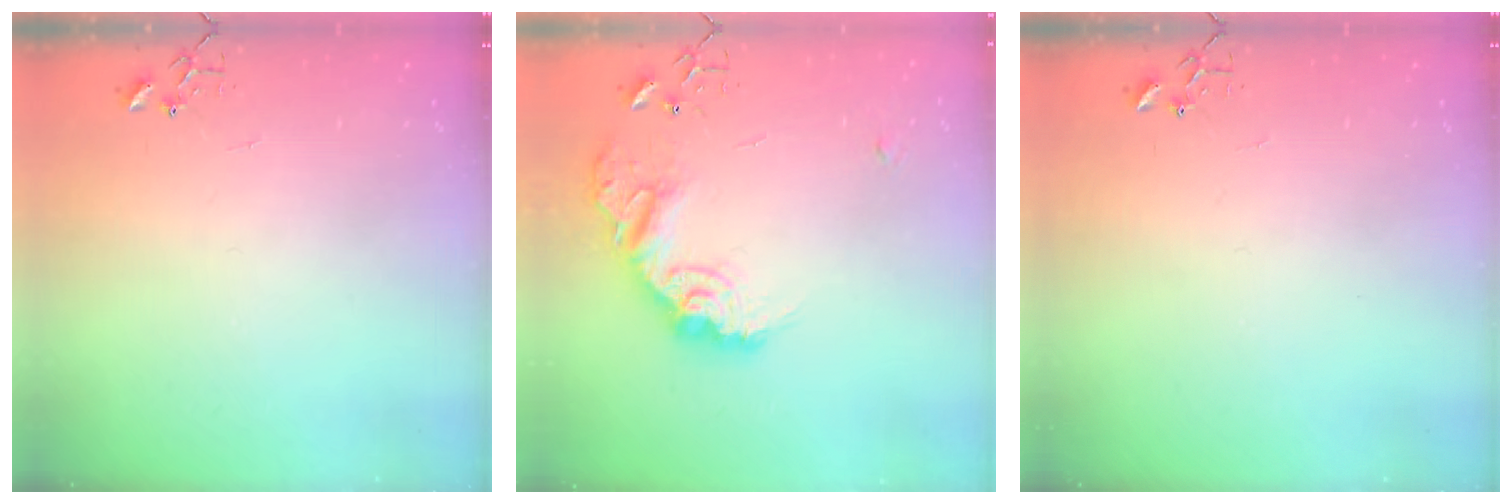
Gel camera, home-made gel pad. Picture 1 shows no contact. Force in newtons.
{"total": 17.6, "press": 17.6, "slide": 0.9}
{"total": 0.0}